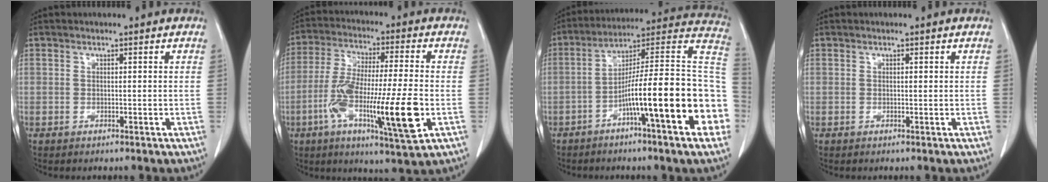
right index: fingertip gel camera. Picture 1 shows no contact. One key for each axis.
{"total": 16.8, "fx": -4.6, "fy": 1.3, "fz": 16.1, "tx": -0.291, "ty": -0.016, "tz": -0.078}
{"total": 22.3, "fx": -6.4, "fy": 1.6, "fz": 21.2, "tx": -0.231, "ty": 0.030, "tz": -0.098}
{"total": 0.0}